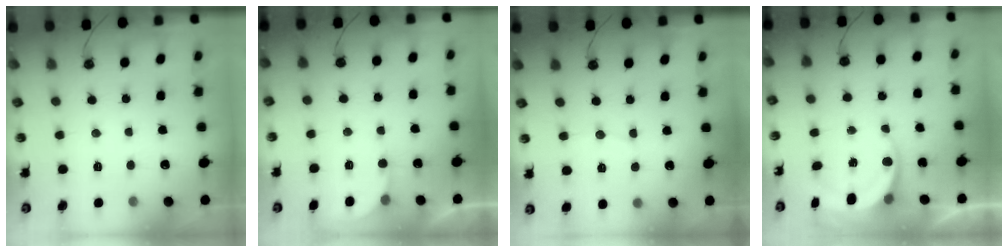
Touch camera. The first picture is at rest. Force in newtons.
{"total": 2.9, "press": 2.9, "slide": 0.3}
{"total": 3.6, "press": 3.6, "slide": 0.6}
{"total": 5.7, "press": 5.5, "slide": 1.4}